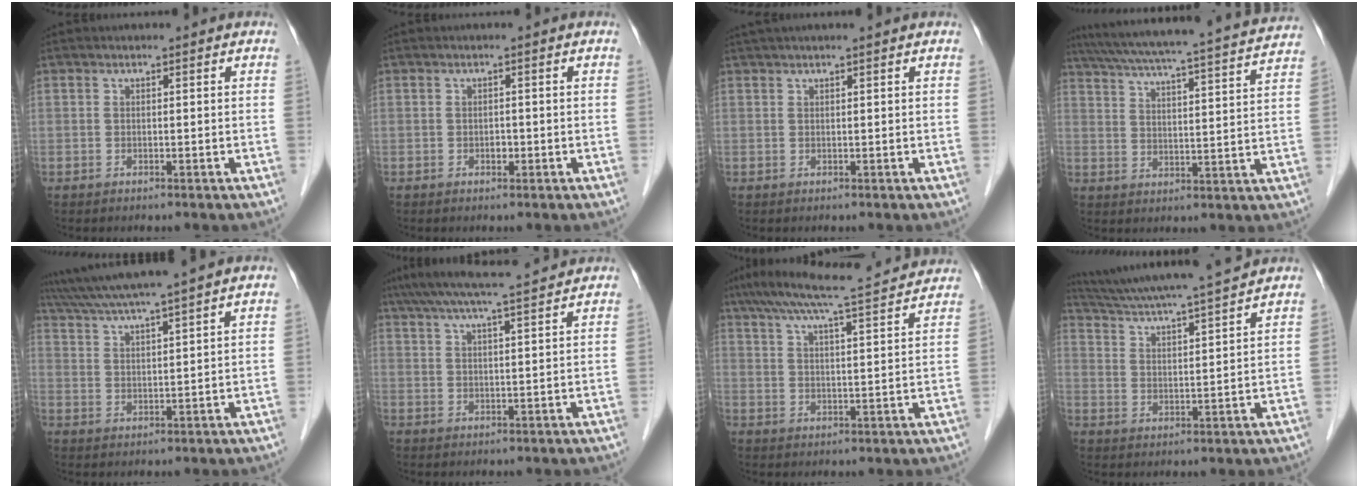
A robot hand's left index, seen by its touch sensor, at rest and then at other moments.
{"total": 0.9, "force": [-0.3, 0.6, 0.6], "torque": [-0.010, 0.002, -0.006]}
{"total": 4.3, "force": [3.6, -0.5, 2.3], "torque": [-0.029, 0.036, 0.057]}
{"total": 23.0, "force": [20.5, 0.4, 10.4], "torque": [-0.178, -0.002, 0.272]}
{"total": 11.3, "force": [9.7, -1.4, 5.5], "torque": [-0.100, 0.024, 0.156]}
{"total": 10.4, "force": [9.3, -0.4, 4.8], "torque": [-0.085, 0.030, 0.136]}
{"total": 15.9, "force": [14.3, 0.1, 7.1], "torque": [-0.133, 0.025, 0.199]}
{"total": 15.9, "force": [14.4, -0.9, 6.7], "torque": [-0.127, 0.006, 0.220]}